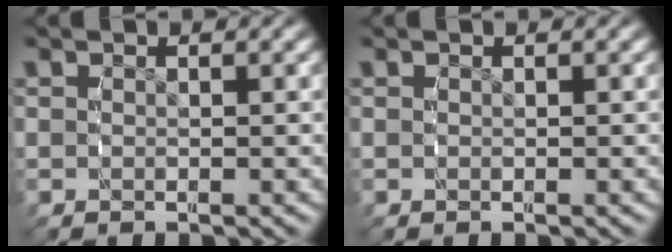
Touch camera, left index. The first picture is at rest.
{"total": 0.0}